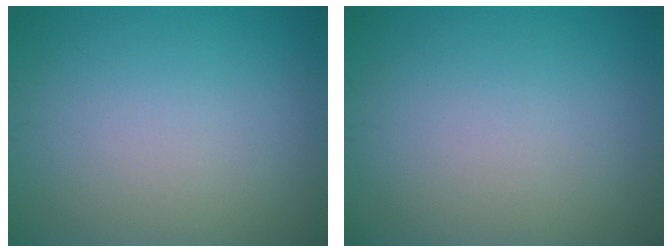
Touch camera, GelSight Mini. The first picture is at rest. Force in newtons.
{"total": 0.0}